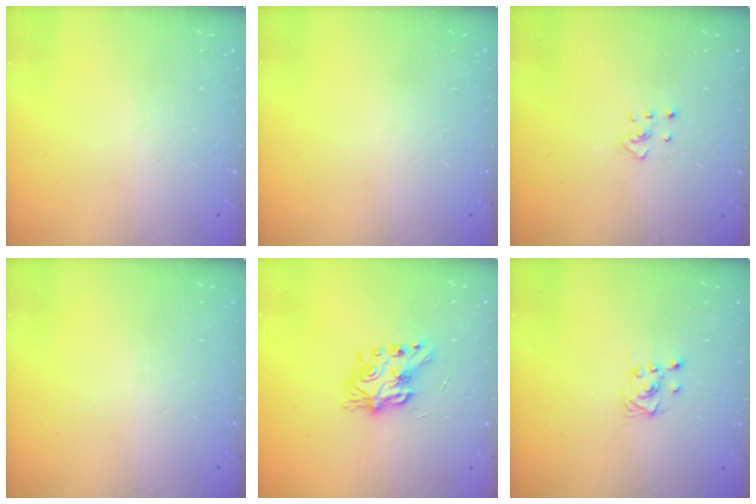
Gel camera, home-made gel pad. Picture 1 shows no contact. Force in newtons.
{"total": 0.0}
{"total": 2.4, "press": 2.3, "slide": 0.4}
{"total": 0.0}
{"total": 7.8, "press": 7.8, "slide": 0.5}
{"total": 2.9, "press": 2.9, "slide": 0.4}